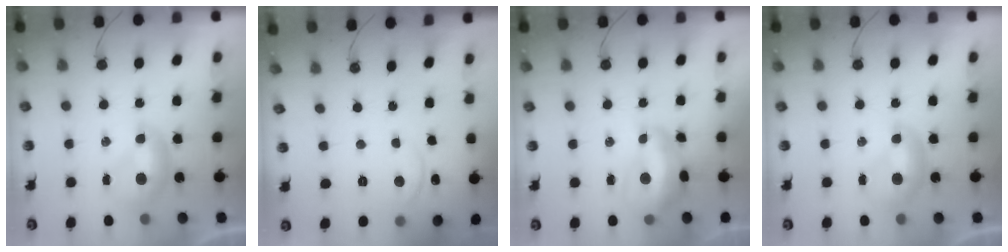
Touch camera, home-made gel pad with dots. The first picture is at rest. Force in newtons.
{"total": 1.8, "press": 1.7, "slide": 0.6}
{"total": 6.0, "press": 5.9, "slide": 1.3}
{"total": 0.0}